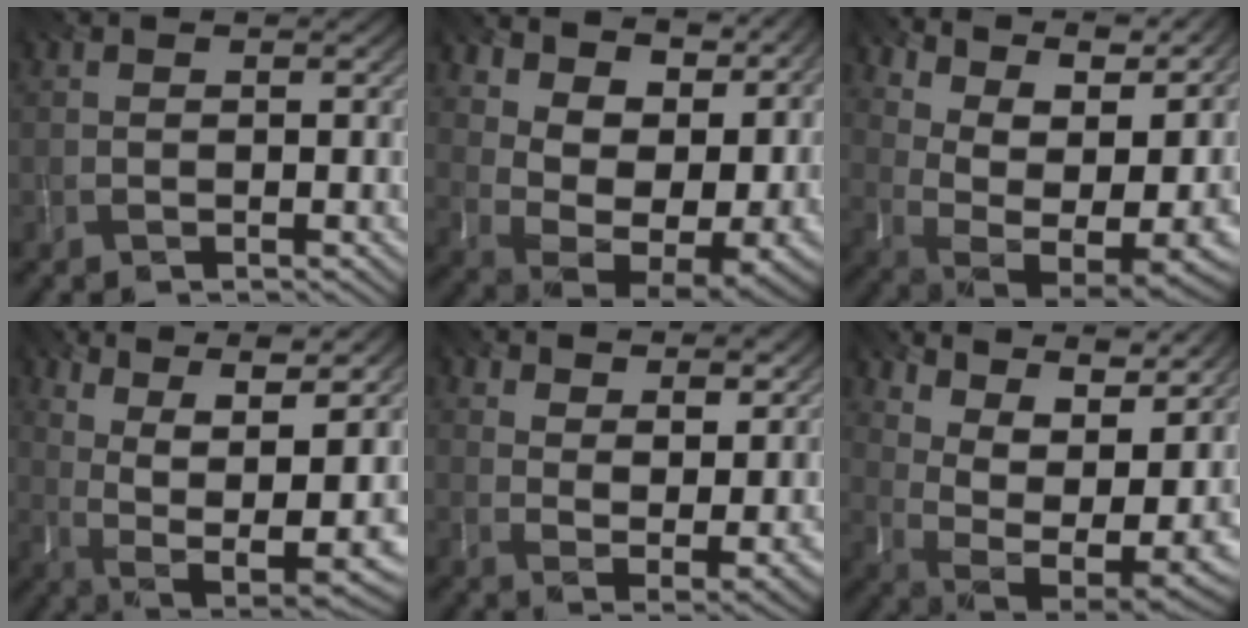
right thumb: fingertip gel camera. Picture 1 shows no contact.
{"total": 14.9, "force": [5.5, 7.8, 11.4], "torque": [-0.163, 0.016, 0.126]}
{"total": 15.6, "force": [7.1, 7.3, 11.8], "torque": [-0.122, 0.045, 0.138]}
{"total": 15.9, "force": [5.0, 7.2, 13.2], "torque": [-0.216, 0.024, 0.101]}
{"total": 11.7, "force": [8.6, 4.1, 6.9], "torque": [-0.121, -0.005, 0.121]}
{"total": 15.8, "force": [8.8, 7.0, 11.1], "torque": [-0.124, 0.051, 0.146]}